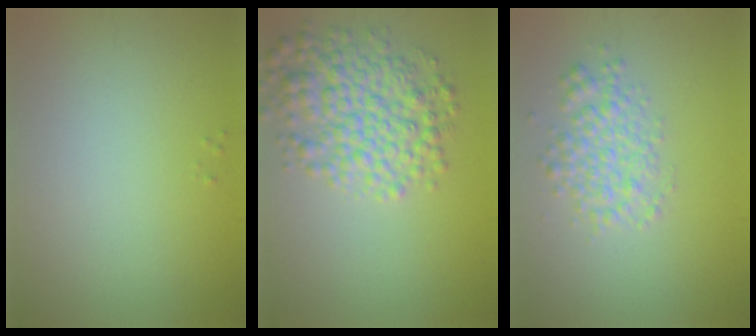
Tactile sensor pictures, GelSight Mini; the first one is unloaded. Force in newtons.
{"total": 6.0, "press": 6.0, "slide": 0.0}
{"total": 3.1, "press": 3.1, "slide": 0.2}